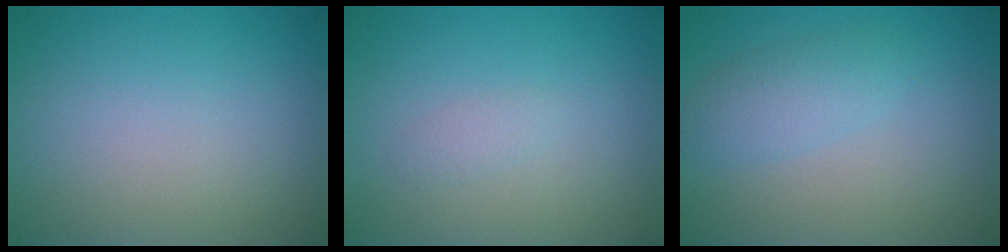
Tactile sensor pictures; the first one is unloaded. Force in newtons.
{"total": 0.8, "press": 0.8, "slide": 0.1}
{"total": 2.4, "press": 2.4, "slide": 0.1}